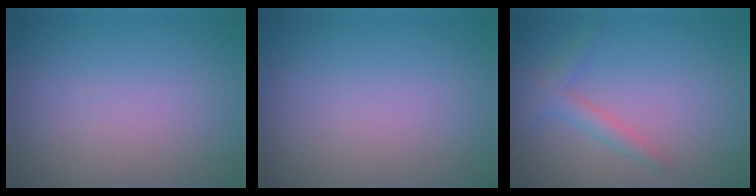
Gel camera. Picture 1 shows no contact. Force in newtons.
{"total": 0.0}
{"total": 2.0, "press": 2.0, "slide": 0.1}